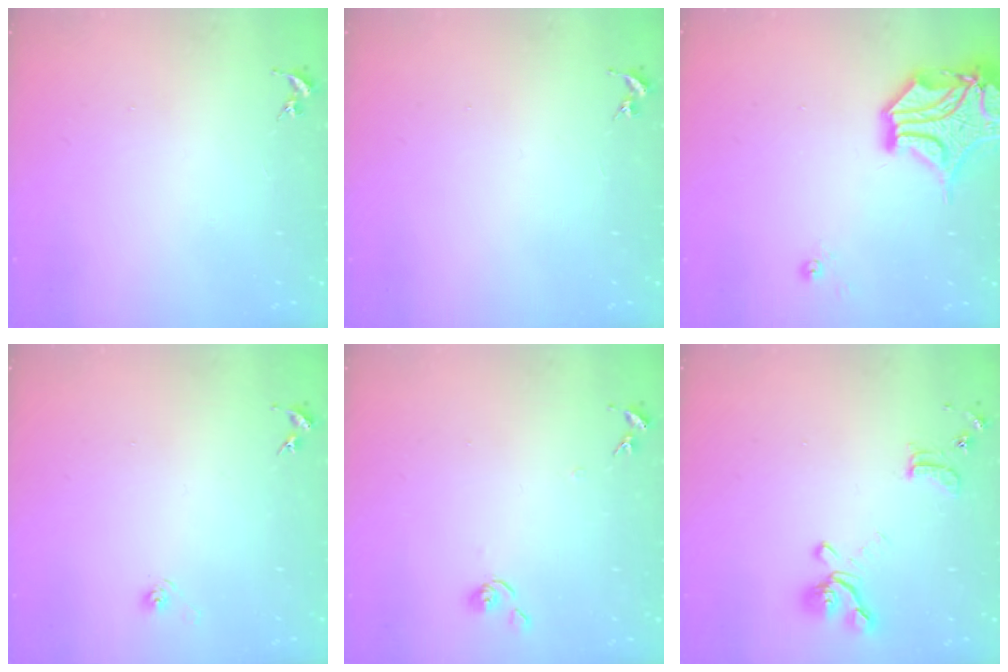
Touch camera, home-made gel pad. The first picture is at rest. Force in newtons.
{"total": 0.0}
{"total": 16.9, "press": 16.8, "slide": 2.5}
{"total": 2.9, "press": 2.6, "slide": 1.4}
{"total": 6.7, "press": 6.7, "slide": 0.6}
{"total": 14.2, "press": 14.1, "slide": 1.6}